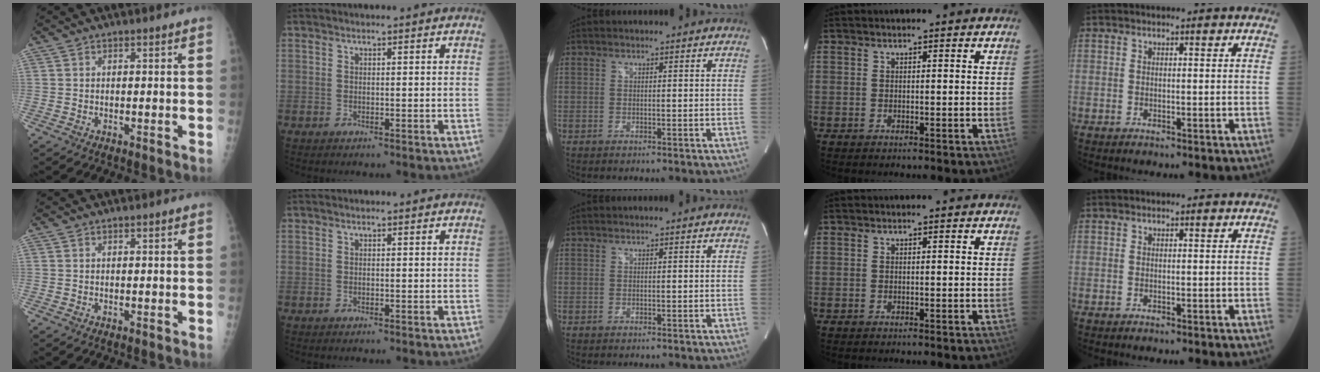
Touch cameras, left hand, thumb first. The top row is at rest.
{}